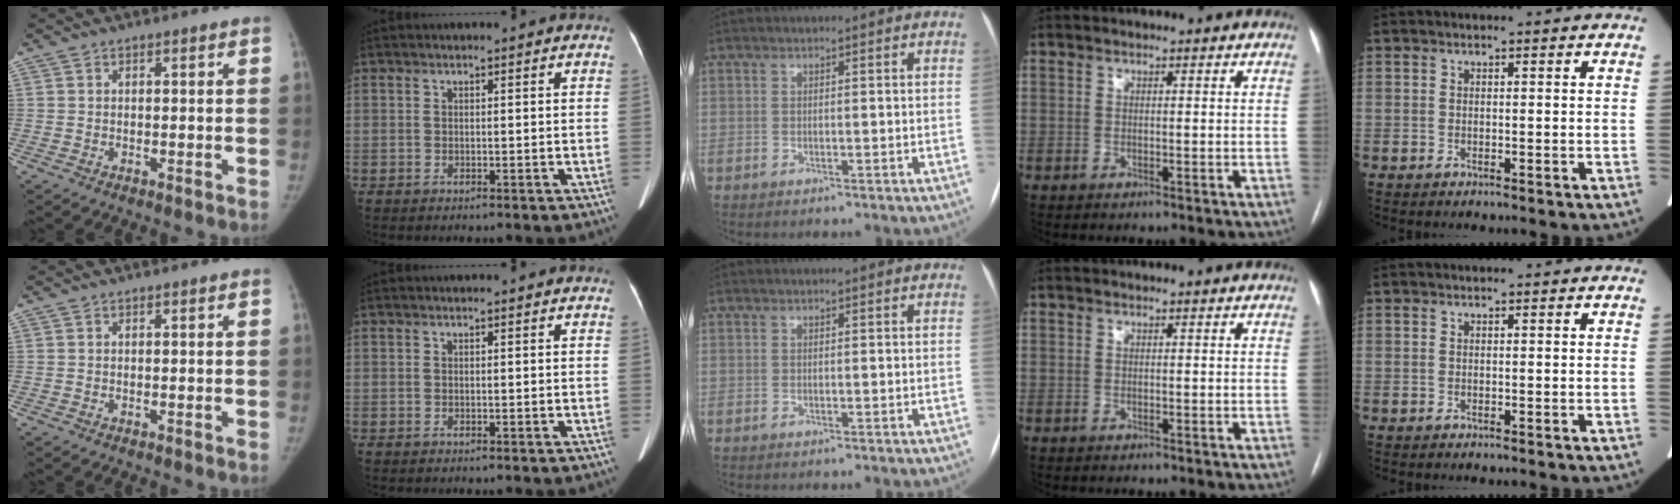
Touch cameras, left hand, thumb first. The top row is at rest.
{}